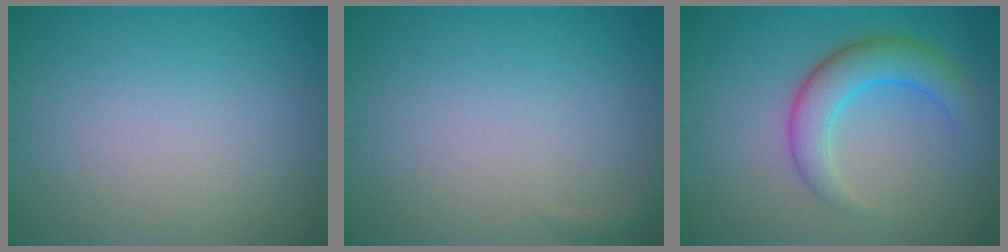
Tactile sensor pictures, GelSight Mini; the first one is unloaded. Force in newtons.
{"total": 0.7, "press": 0.7, "slide": 0.1}
{"total": 4.8, "press": 4.8, "slide": 0.1}